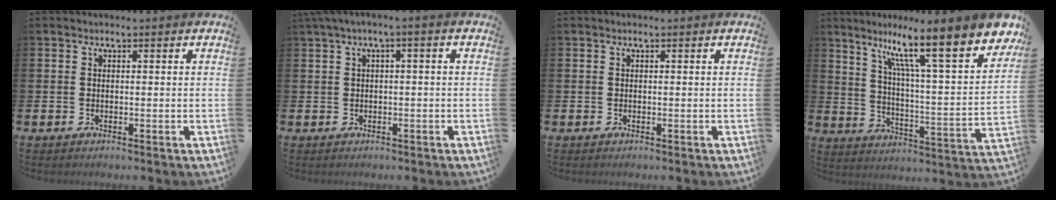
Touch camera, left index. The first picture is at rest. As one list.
[{"total": 1.4, "force": [-0.1, 0.0, 1.4], "torque": [-0.029, 0.000, -0.001]}, {"total": 0.0}, {"total": 12.7, "force": [9.4, 1.3, 8.3], "torque": [-0.154, -0.079, 0.138]}]